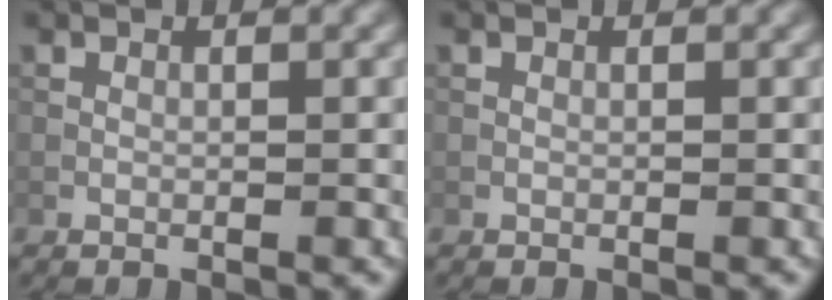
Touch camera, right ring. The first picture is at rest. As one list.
[{"total": 0.0}]